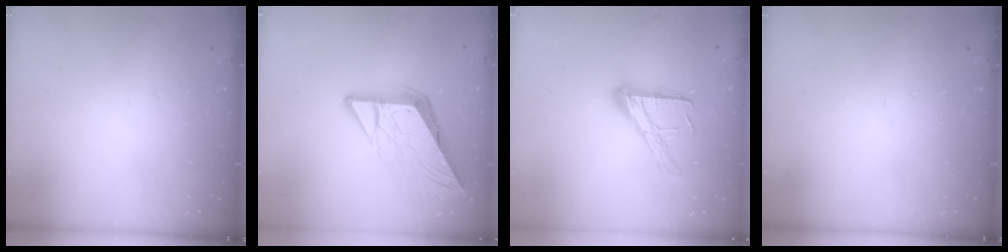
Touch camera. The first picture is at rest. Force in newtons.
{"total": 10.9, "press": 10.8, "slide": 1.1}
{"total": 13.9, "press": 13.9, "slide": 1.2}
{"total": 0.0}